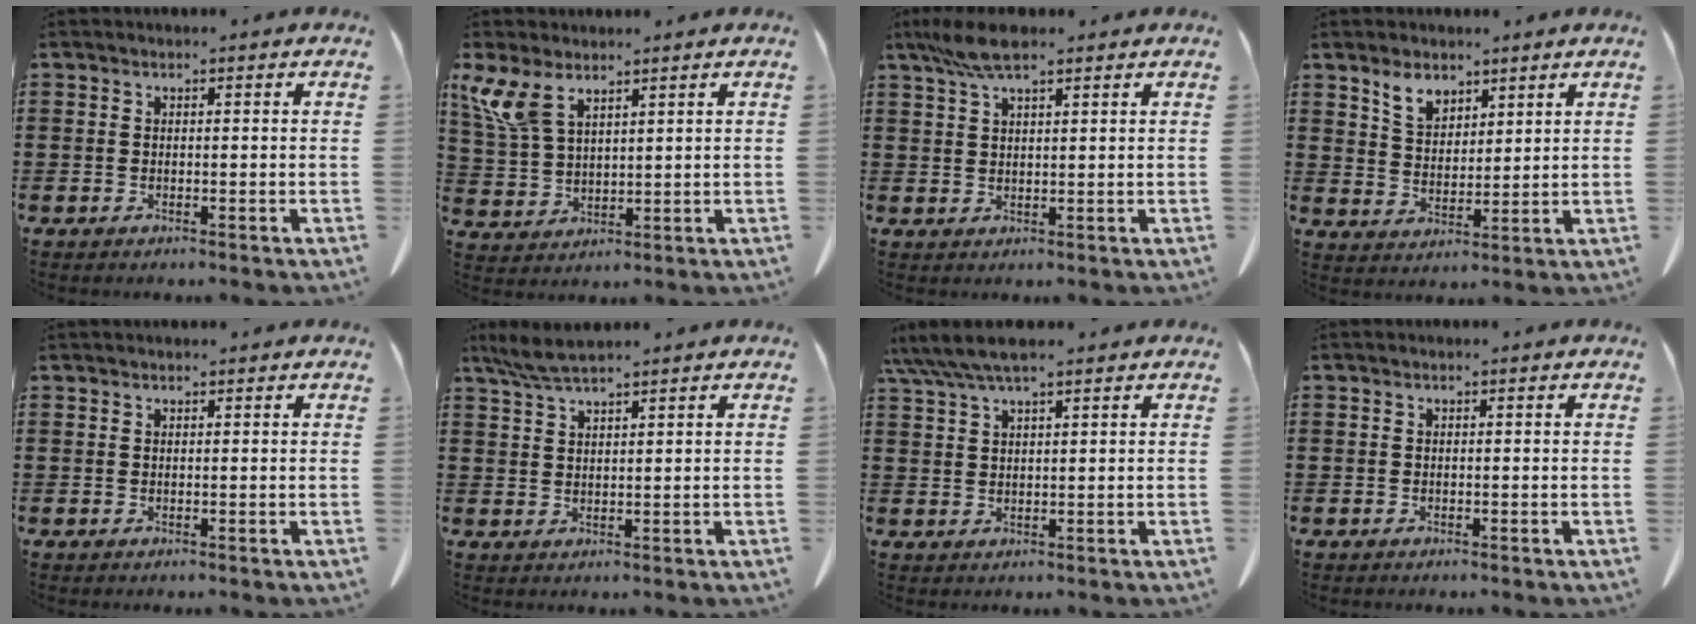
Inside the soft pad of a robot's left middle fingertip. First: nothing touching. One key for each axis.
{"total": 6.8, "fx": 4.3, "fy": 2.8, "fz": 4.3, "tx": -0.116, "ty": -0.006, "tz": 0.078}
{"total": 5.7, "fx": 3.7, "fy": 1.3, "fz": 4.2, "tx": -0.089, "ty": 0.002, "tz": 0.068}
{"total": 4.5, "fx": 3.5, "fy": 2.4, "fz": 1.6, "tx": -0.036, "ty": 0.003, "tz": 0.064}
{"total": 0.6, "fx": 0.6, "fy": 0.1, "fz": 0.1, "tx": -0.005, "ty": 0.001, "tz": 0.011}
{"total": 4.0, "fx": 3.2, "fy": 0.4, "fz": 2.3, "tx": -0.054, "ty": -0.003, "tz": 0.061}
{"total": 4.9, "fx": 3.9, "fy": 0.6, "fz": 2.9, "tx": -0.065, "ty": -0.007, "tz": 0.071}
{"total": 0.0}